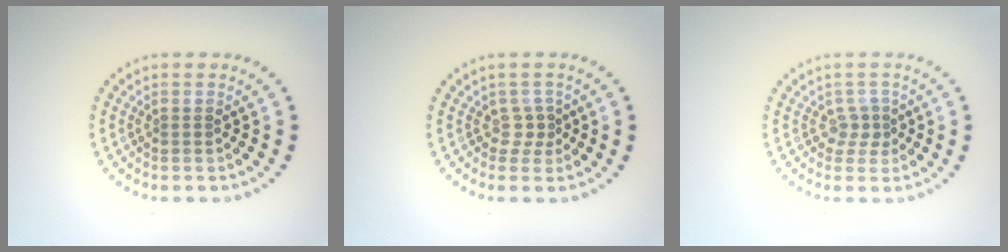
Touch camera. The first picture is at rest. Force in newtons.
{"total": 1.4, "press": 0.9, "slide": 1.0}
{"total": 1.5, "press": 1.2, "slide": 1.0}